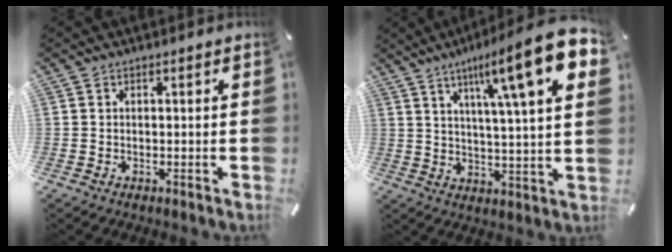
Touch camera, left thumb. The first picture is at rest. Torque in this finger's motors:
{"motor_torque": [2.50, 2.50, 1.42, -1.35, 0.51]}